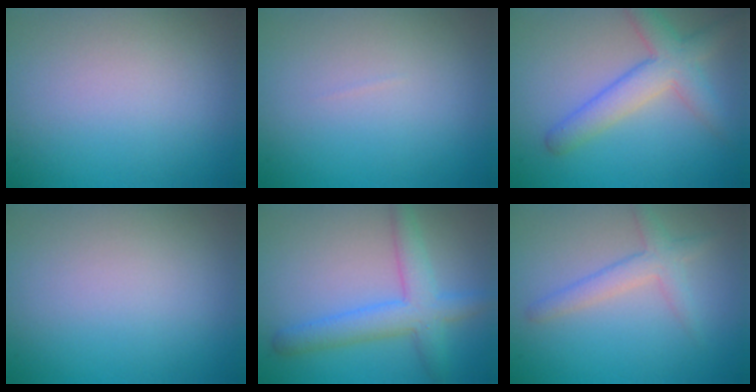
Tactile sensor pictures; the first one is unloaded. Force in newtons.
{"total": 0.0}
{"total": 4.7, "press": 4.7, "slide": 0.2}
{"total": 0.0}
{"total": 4.6, "press": 4.6, "slide": 0.1}
{"total": 2.5, "press": 2.5, "slide": 0.1}